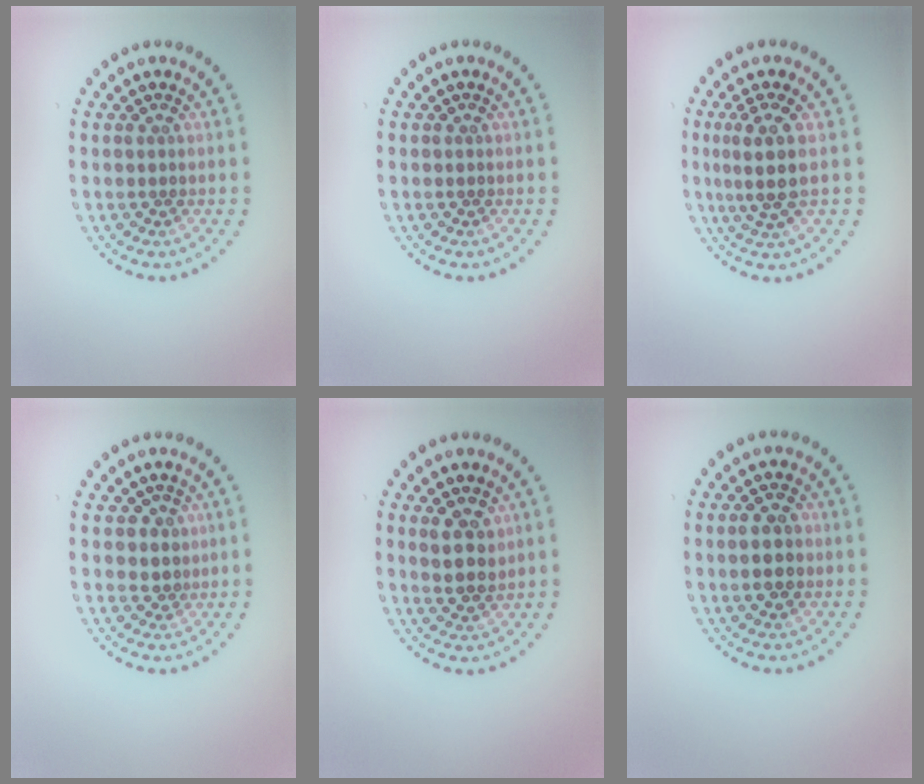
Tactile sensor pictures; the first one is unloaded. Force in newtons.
{"total": 0.0}
{"total": 3.0, "press": 2.4, "slide": 1.8}
{"total": 1.7, "press": 1.3, "slide": 1.1}
{"total": 2.8, "press": 2.7, "slide": 0.9}
{"total": 2.8, "press": 2.8, "slide": 0.2}